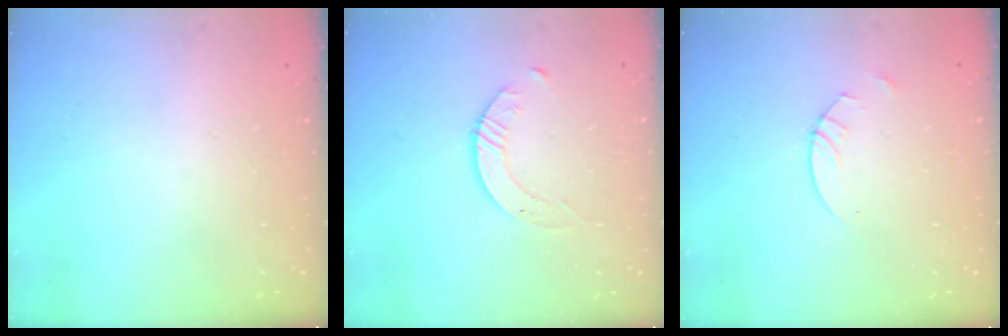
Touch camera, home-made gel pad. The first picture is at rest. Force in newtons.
{"total": 2.8, "press": 2.8, "slide": 0.3}
{"total": 2.4, "press": 2.4, "slide": 0.1}